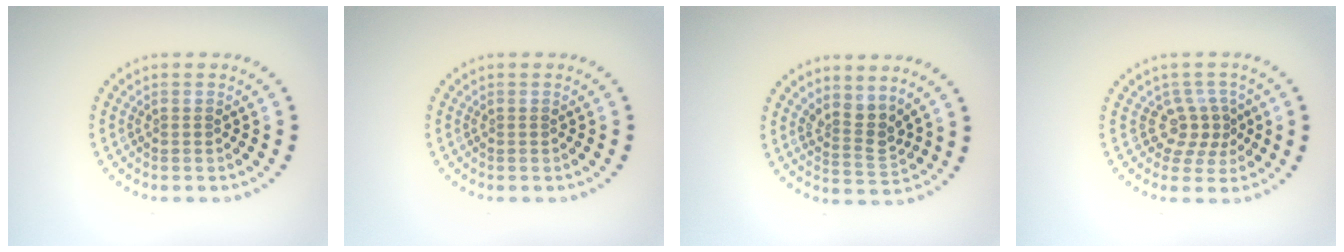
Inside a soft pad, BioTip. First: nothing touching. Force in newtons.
{"total": 0.0}
{"total": 2.7, "press": 2.0, "slide": 1.8}
{"total": 2.7, "press": 1.9, "slide": 1.9}